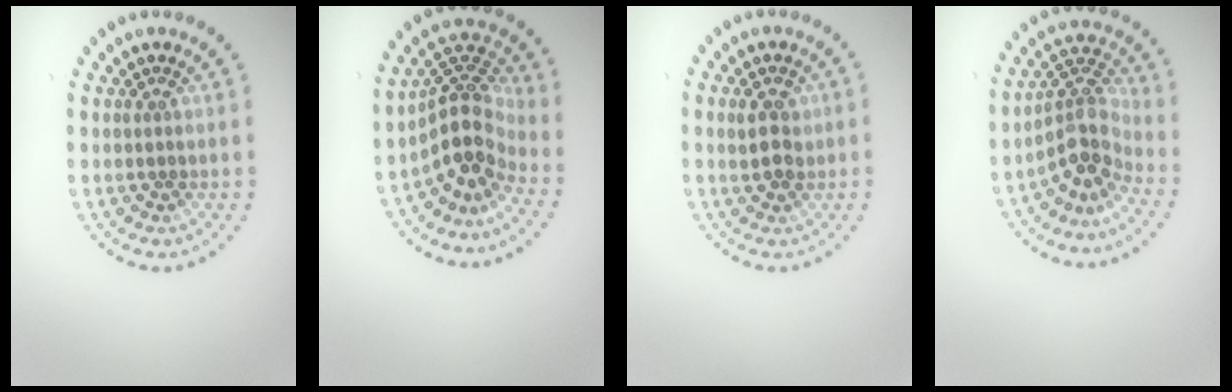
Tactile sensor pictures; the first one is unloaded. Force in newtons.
{"total": 4.4, "press": 3.4, "slide": 2.8}
{"total": 2.2, "press": 2.2, "slide": 0.5}
{"total": 4.0, "press": 2.9, "slide": 2.8}